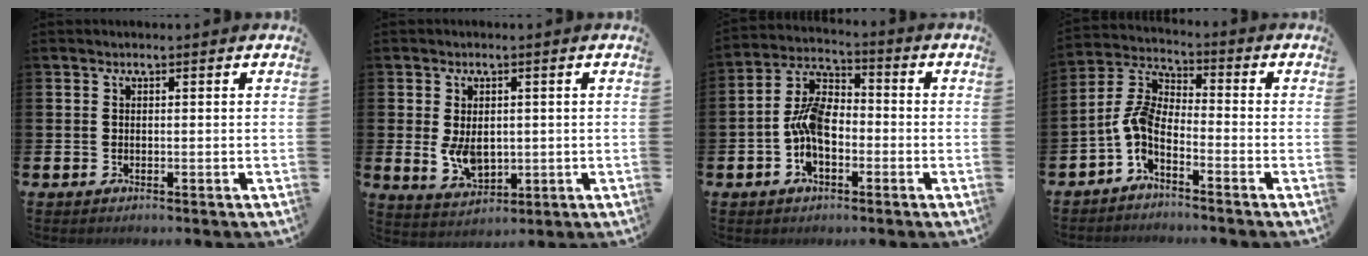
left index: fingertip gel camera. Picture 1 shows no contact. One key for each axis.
{"total": 4.7, "fx": 0.2, "fy": 3.1, "fz": 3.5, "tx": -0.061, "ty": -0.001, "tz": -0.001}
{"total": 7.7, "fx": -1.7, "fy": 4.6, "fz": 6.0, "tx": -0.119, "ty": 0.006, "tz": -0.038}
{"total": 4.6, "fx": -1.9, "fy": 2.2, "fz": 3.6, "tx": -0.098, "ty": -0.027, "tz": -0.050}